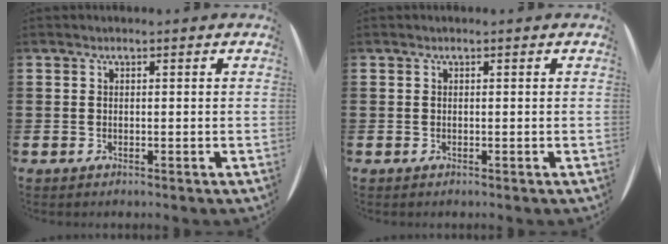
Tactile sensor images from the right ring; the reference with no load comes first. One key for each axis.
{"total": 0.0}